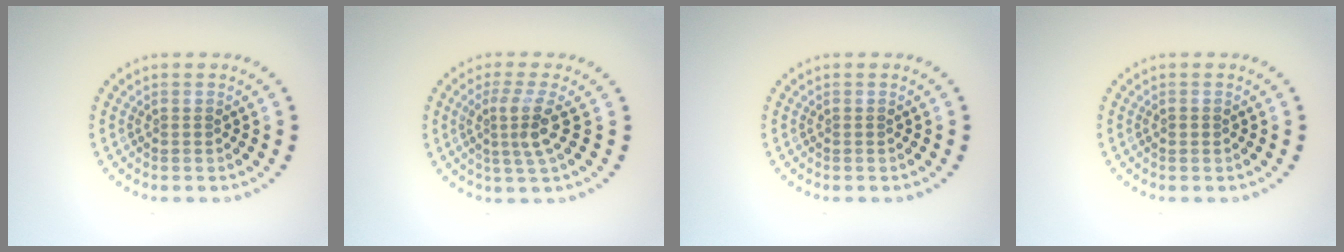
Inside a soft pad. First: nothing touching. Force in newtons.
{"total": 3.0, "press": 2.2, "slide": 2.1}
{"total": 0.0}
{"total": 0.8, "press": 0.8, "slide": 0.1}